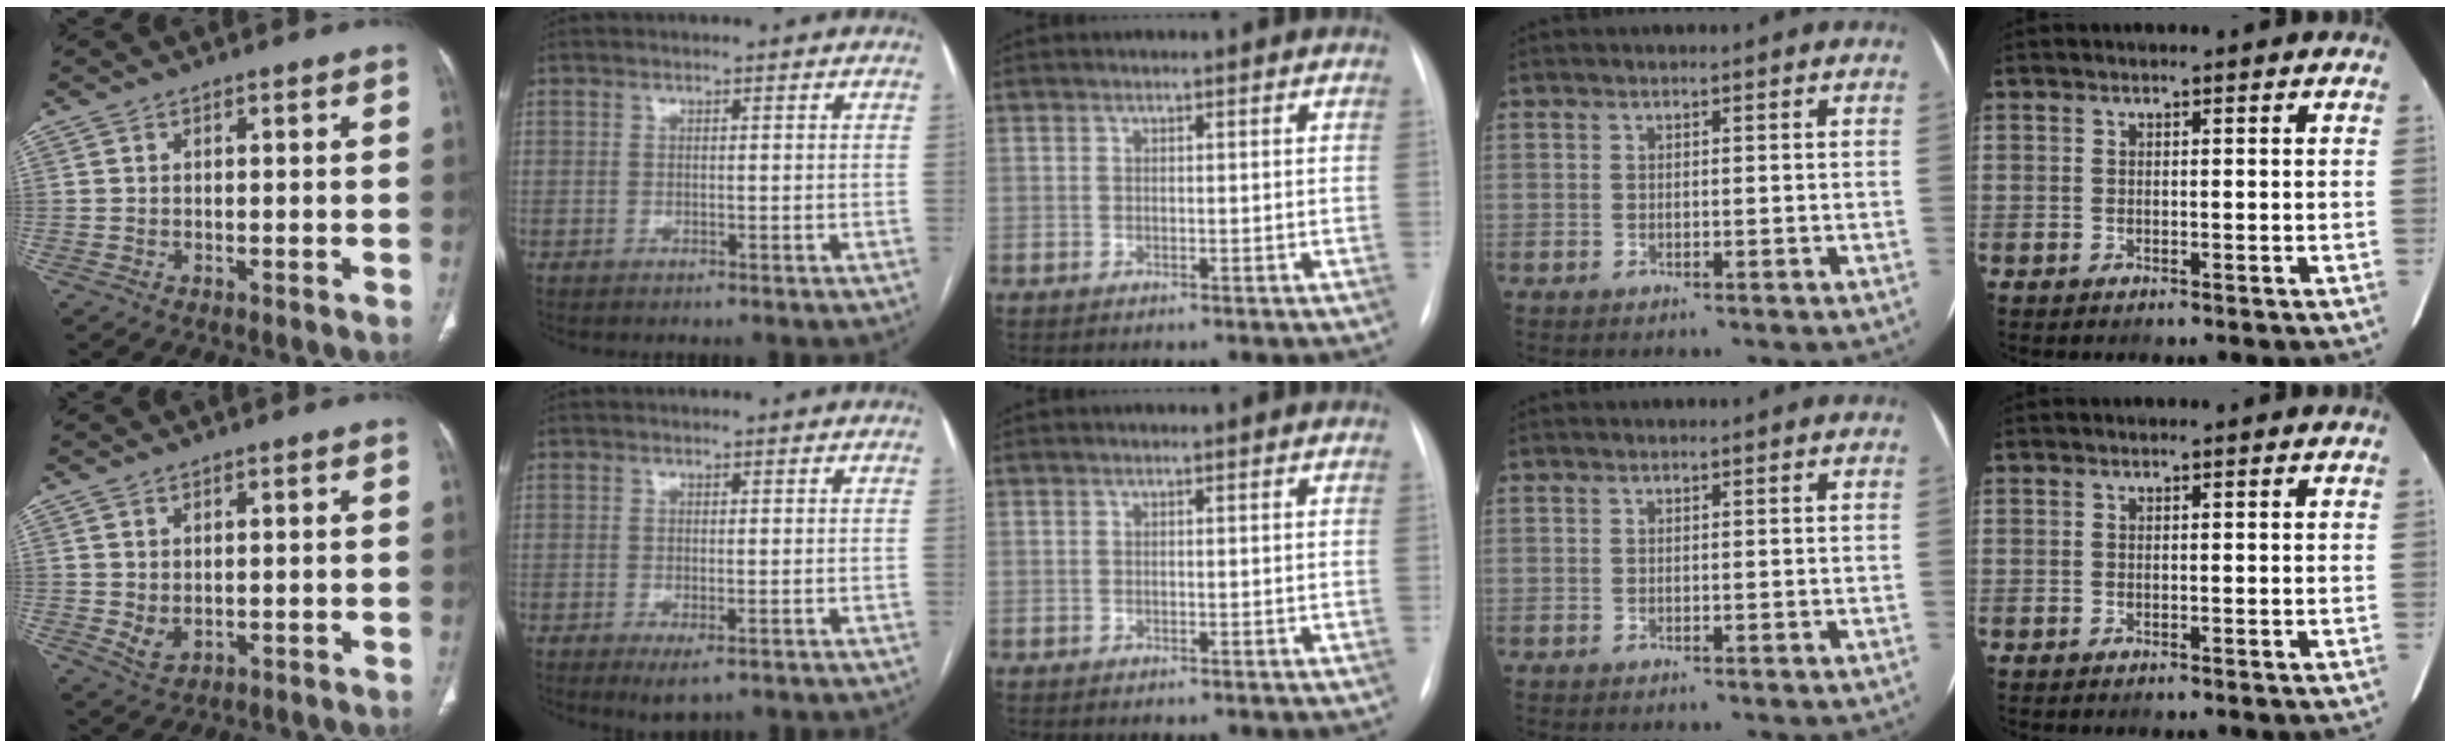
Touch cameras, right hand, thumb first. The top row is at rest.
{"thumb": {"total": 3.0, "force": [0.3, 2.0, 2.2], "torque": [-0.043, -0.008, 0.018]}, "index": {"total": 3.1, "force": [-1.6, 0.9, 2.5], "torque": [-0.039, -0.004, -0.018]}}